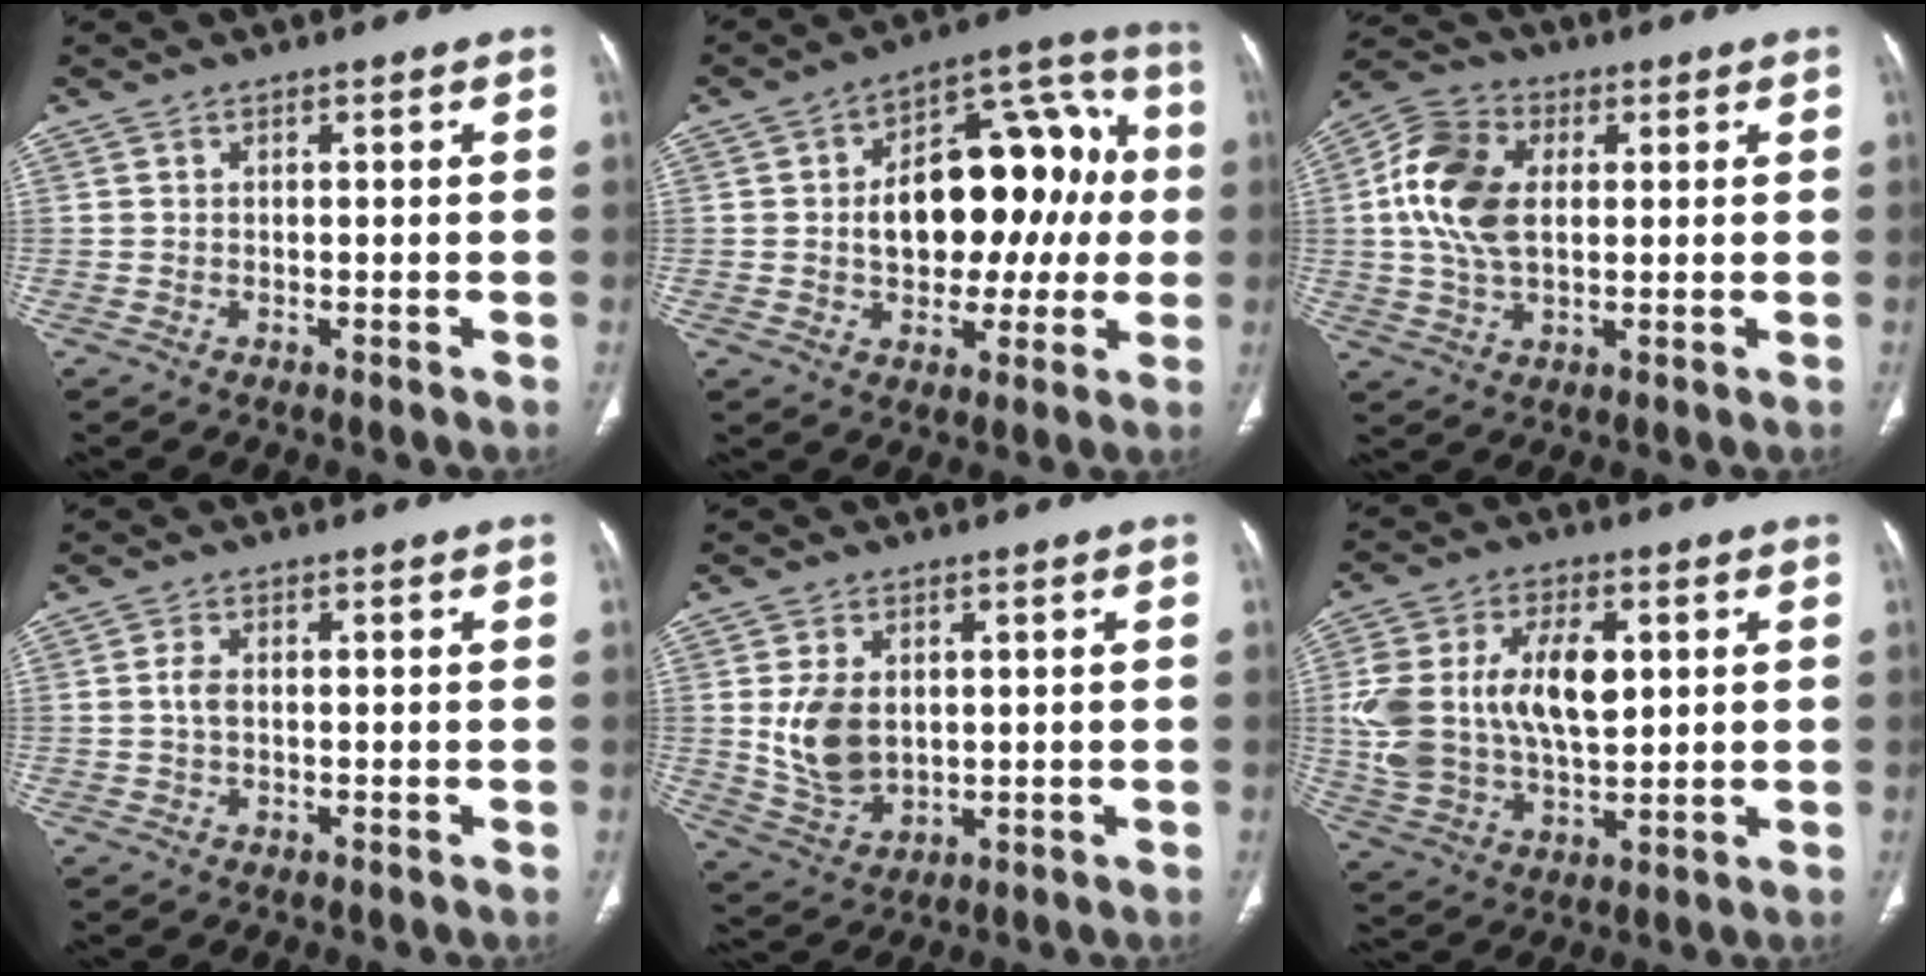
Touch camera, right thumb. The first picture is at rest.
{"total": 20.2, "force": [0.9, 12.4, 16.0], "torque": [-0.182, 0.043, 0.017]}
{"total": 12.7, "force": [1.9, 8.1, 9.6], "torque": [-0.181, 0.006, 0.028]}
{"total": 1.9, "force": [0.0, 1.0, 1.6], "torque": [-0.033, 0.001, -0.003]}
{"total": 8.6, "force": [1.0, 5.8, 6.2], "torque": [-0.107, -0.010, 0.035]}
{"total": 17.7, "force": [3.0, 10.3, 14.0], "torque": [-0.264, -0.001, 0.062]}